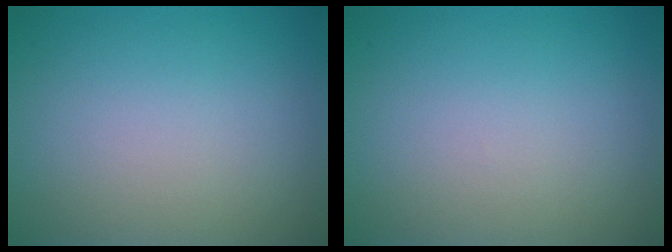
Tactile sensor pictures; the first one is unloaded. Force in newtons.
{"total": 0.0}